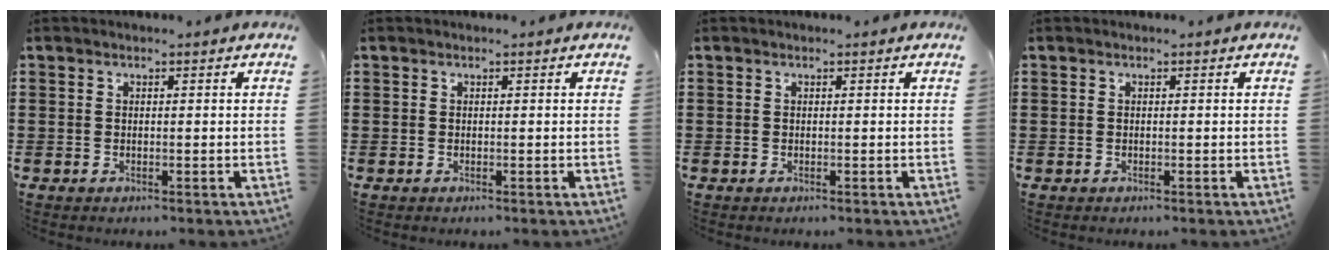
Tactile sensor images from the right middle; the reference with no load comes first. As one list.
[{"total": 0.0}, {"total": 0.0}, {"total": 0.0}]